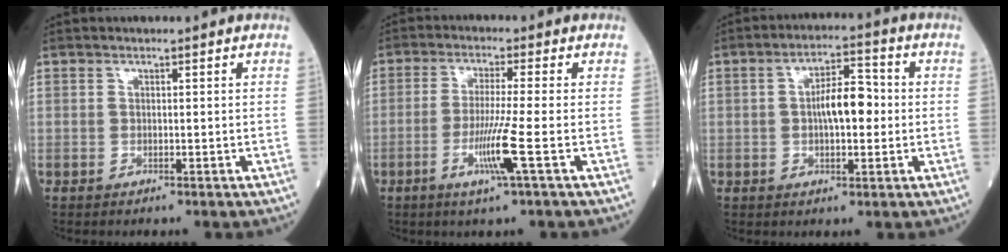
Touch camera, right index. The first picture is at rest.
{"total": 6.8, "force": [-2.4, -1.3, 6.3], "torque": [-0.119, -0.020, -0.050]}
{"total": 7.1, "force": [0.0, 2.5, 6.6], "torque": [-0.114, 0.017, -0.003]}